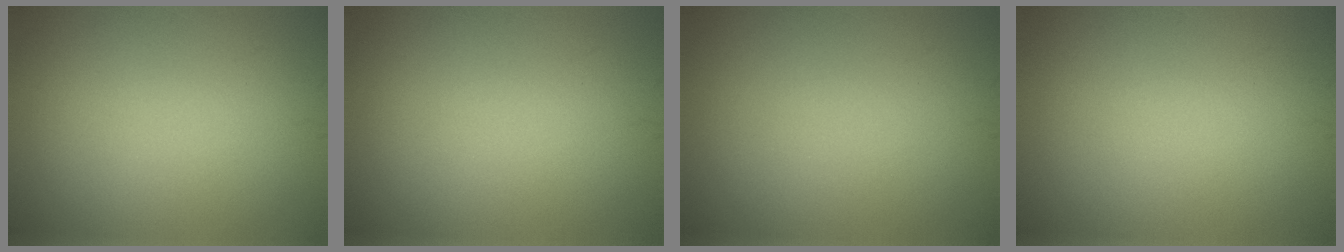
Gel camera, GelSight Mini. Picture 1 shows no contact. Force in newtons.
{"total": 0.0}
{"total": 0.0}
{"total": 0.0}